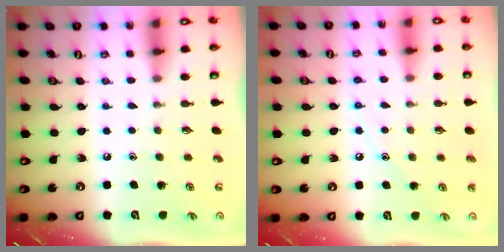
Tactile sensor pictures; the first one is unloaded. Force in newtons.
{"total": 7.2, "press": 7.1, "slide": 0.8}